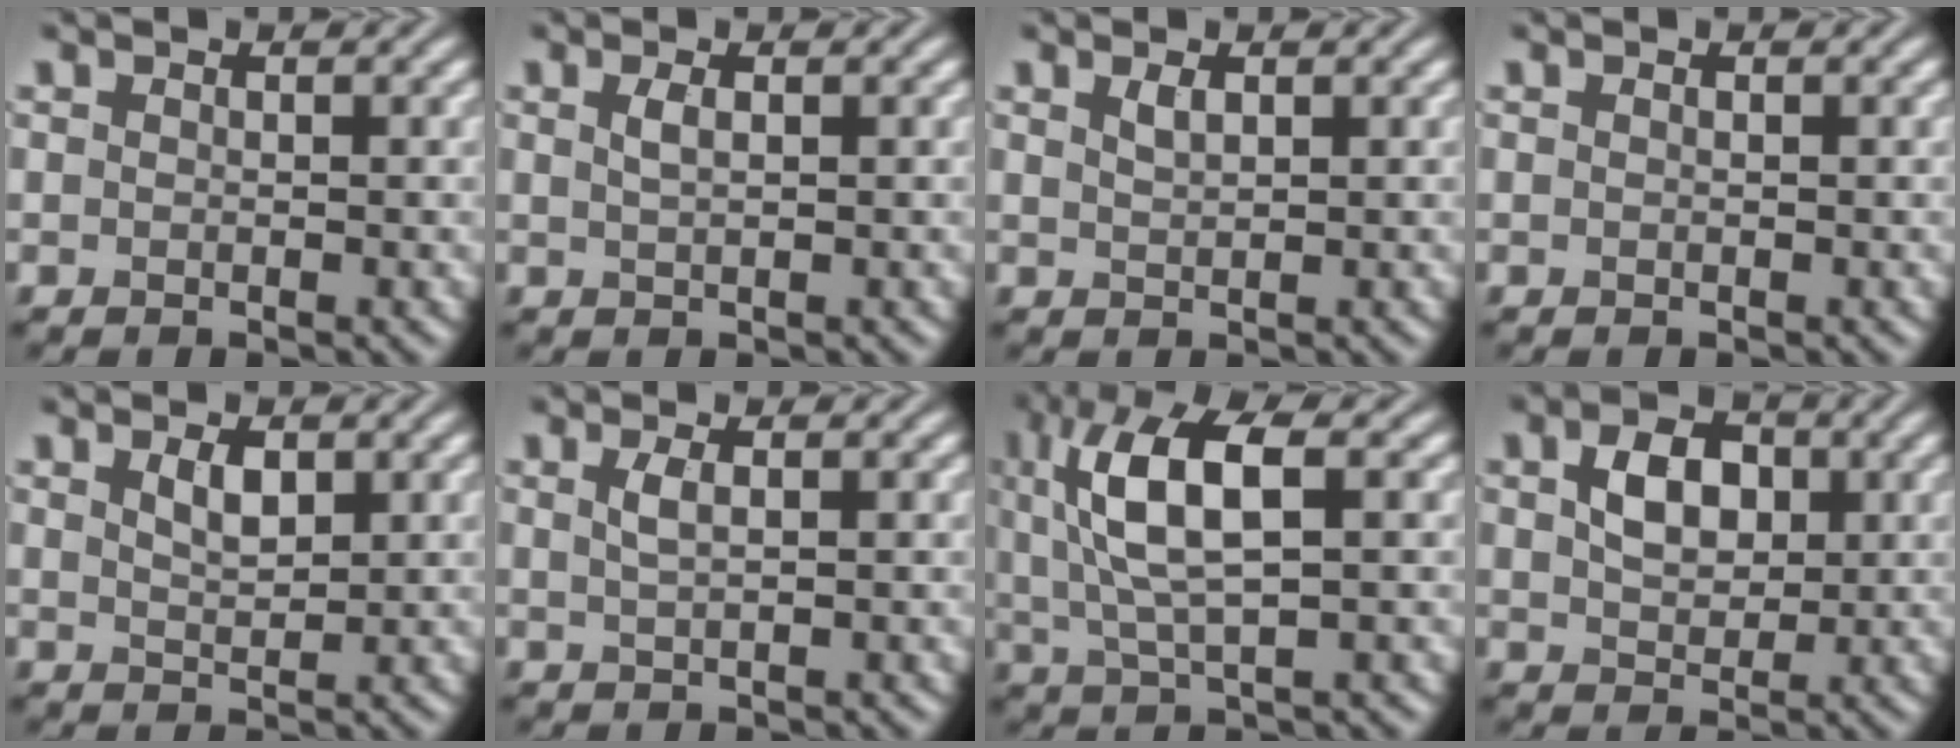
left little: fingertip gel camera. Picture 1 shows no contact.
{"total": 1.1, "force": [0.4, 0.3, 1.0], "torque": [-0.022, 0.004, 0.009]}
{"total": 1.1, "force": [0.7, 0.3, 0.8], "torque": [-0.018, 0.002, 0.015]}
{"total": 0.0}
{"total": 1.9, "force": [1.0, 0.7, 1.5], "torque": [-0.030, 0.000, 0.021]}
{"total": 1.5, "force": [0.5, 0.5, 1.3], "torque": [-0.026, 0.003, 0.009]}
{"total": 8.2, "force": [2.0, 2.9, 7.4], "torque": [-0.154, 0.010, 0.035]}
{"total": 4.0, "force": [1.0, 2.7, 2.8], "torque": [-0.058, 0.006, 0.017]}